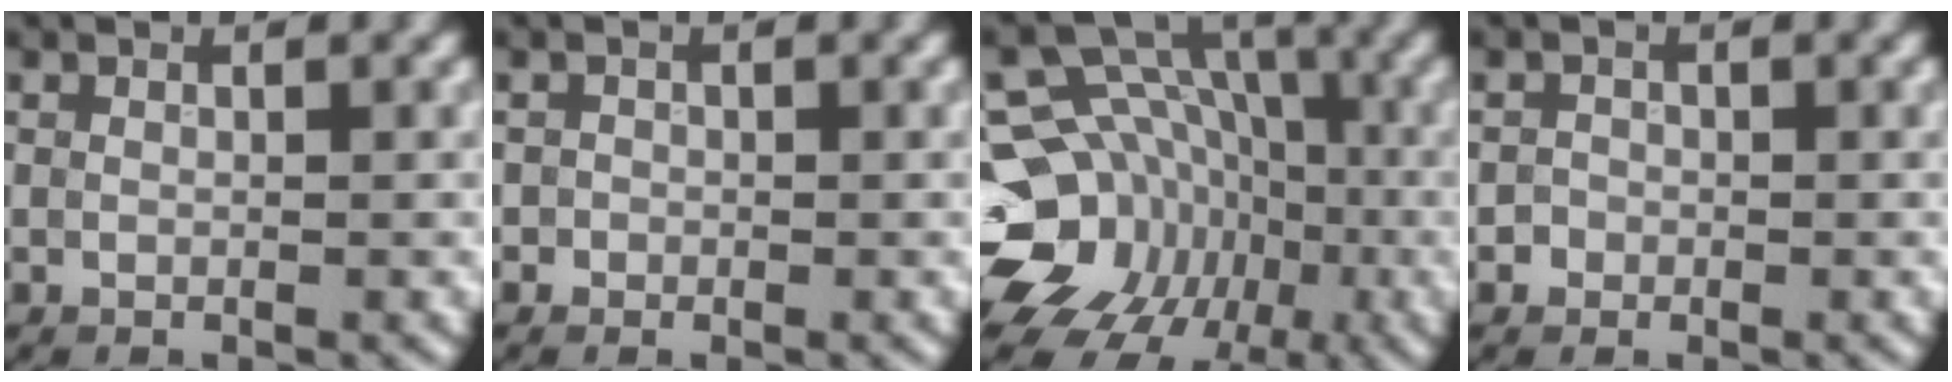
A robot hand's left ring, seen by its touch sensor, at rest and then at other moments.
{"total": 0.7, "force": [-0.2, 0.6, 0.0], "torque": [0.008, -0.004, -0.004]}
{"total": 17.3, "force": [-5.2, 14.7, 7.4], "torque": [-0.137, -0.006, -0.095]}
{"total": 0.9, "force": [-0.3, 0.8, 0.0], "torque": [0.008, -0.001, -0.007]}